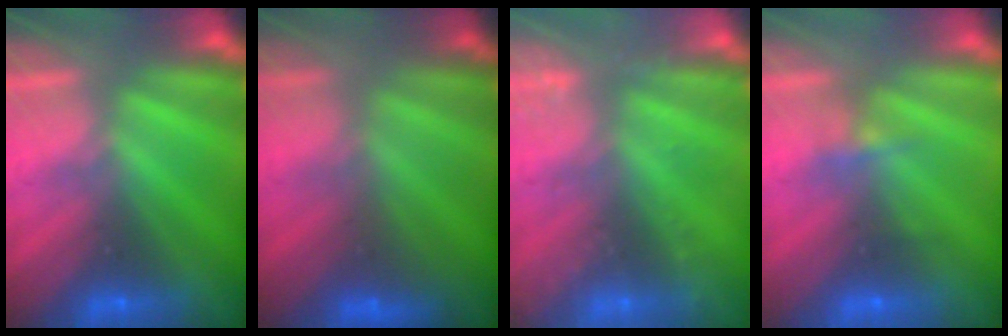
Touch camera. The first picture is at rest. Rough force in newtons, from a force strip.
{"total": 2.9}
{"total": 2.5}
{"total": 2.1}